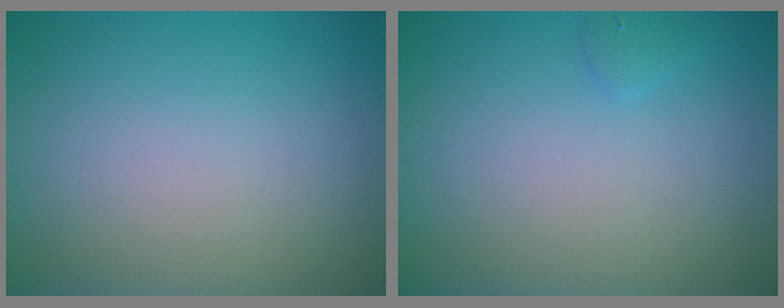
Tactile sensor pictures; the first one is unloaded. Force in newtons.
{"total": 0.6, "press": 0.6, "slide": 0.1}